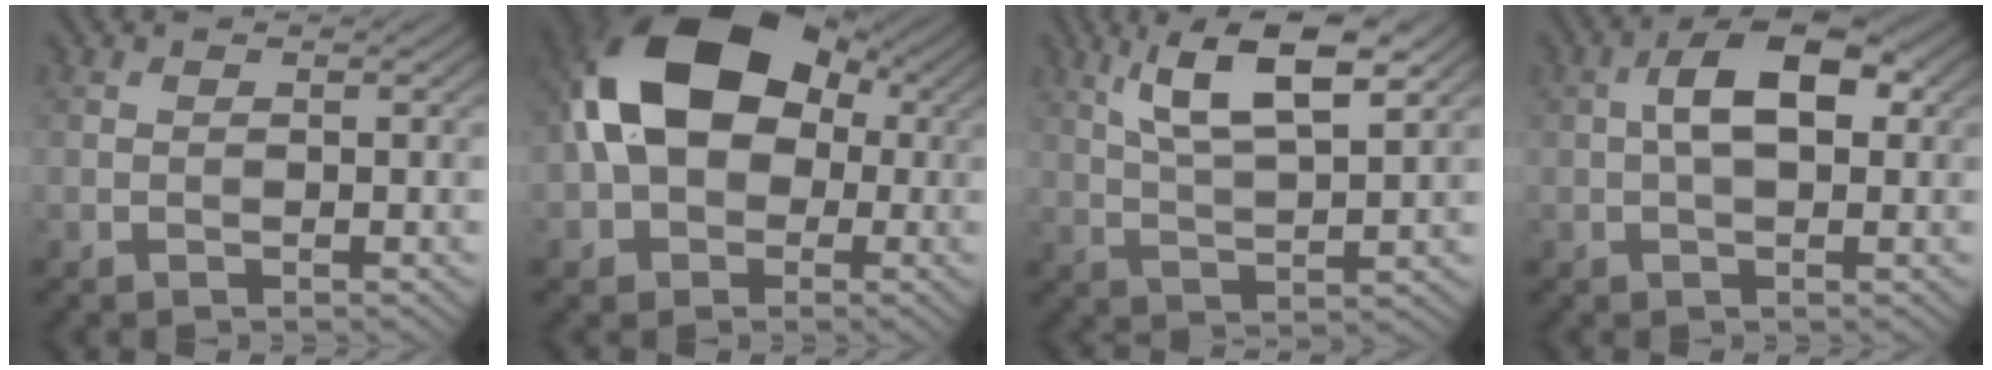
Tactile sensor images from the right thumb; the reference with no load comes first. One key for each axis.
{"total": 16.2, "fx": 1.4, "fy": 11.5, "fz": 11.4, "tx": -0.201, "ty": 0.000, "tz": 0.016}
{"total": 9.9, "fx": 5.0, "fy": 2.8, "fz": 8.0, "tx": -0.155, "ty": 0.008, "tz": 0.094}
{"total": 6.7, "fx": 0.9, "fy": 3.4, "fz": 5.7, "tx": -0.097, "ty": 0.013, "tz": 0.009}